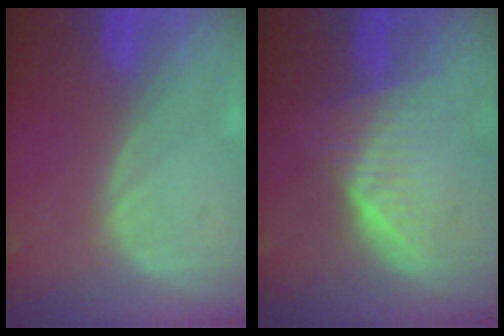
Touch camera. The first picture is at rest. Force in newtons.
{"total": 6.4, "press": 6.2, "slide": 1.7}